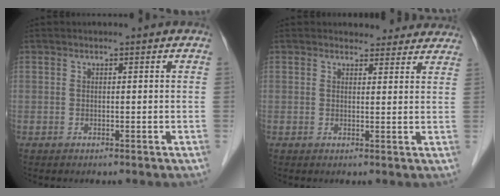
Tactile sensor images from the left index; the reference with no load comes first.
{"total": 6.5, "force": [6.1, 2.2, 0.5], "torque": [0.017, 0.003, 0.051]}